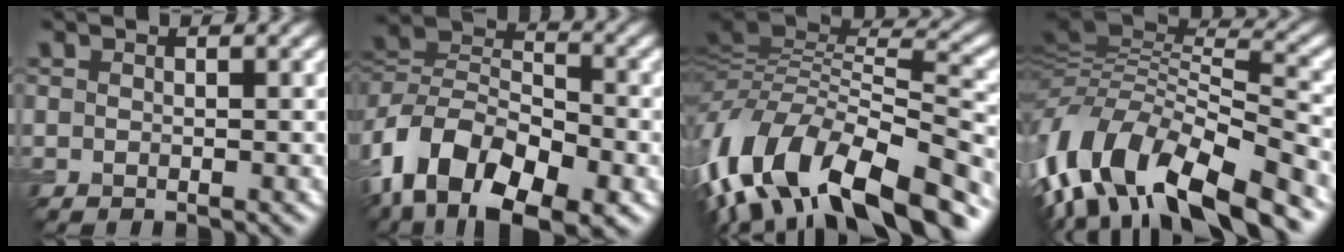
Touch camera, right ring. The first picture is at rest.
{"total": 12.6, "force": [-6.5, 7.4, 8.0], "torque": [-0.152, 0.001, -0.117]}
{"total": 16.0, "force": [-7.5, 6.8, 12.4], "torque": [-0.238, 0.012, -0.127]}
{"total": 14.4, "force": [-6.9, 6.2, 11.0], "torque": [-0.229, 0.017, -0.123]}